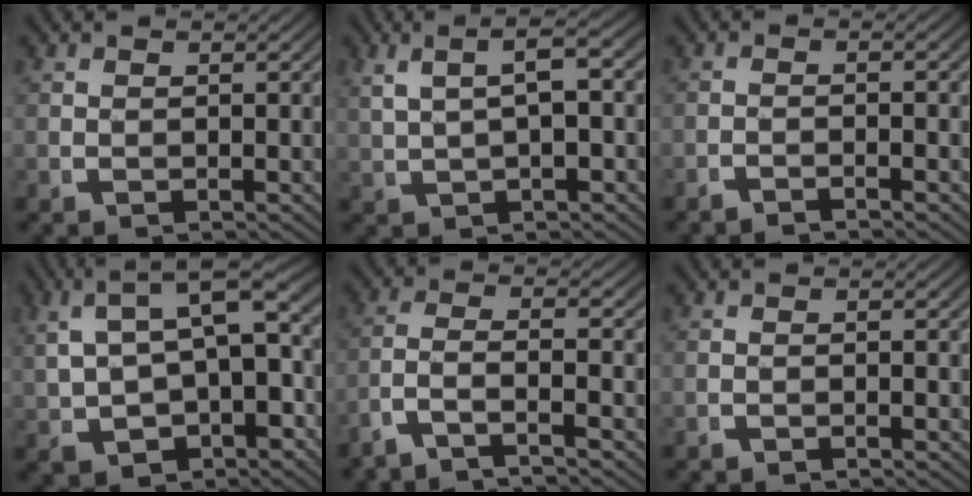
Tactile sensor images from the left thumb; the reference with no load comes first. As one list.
[{"total": 5.8, "force": [2.4, 2.2, 4.8], "torque": [-0.069, 0.026, 0.039]}, {"total": 1.4, "force": [-1.4, 0.1, 0.3], "torque": [-0.001, 0.001, -0.031]}, {"total": 10.6, "force": [2.1, 6.4, 8.1], "torque": [-0.123, 0.011, 0.036]}, {"total": 6.4, "force": [-3.2, 3.1, 4.6], "torque": [-0.124, -0.030, -0.047]}, {"total": 0.7, "force": [-0.7, 0.1, 0.0], "torque": [0.002, 0.000, -0.016]}]